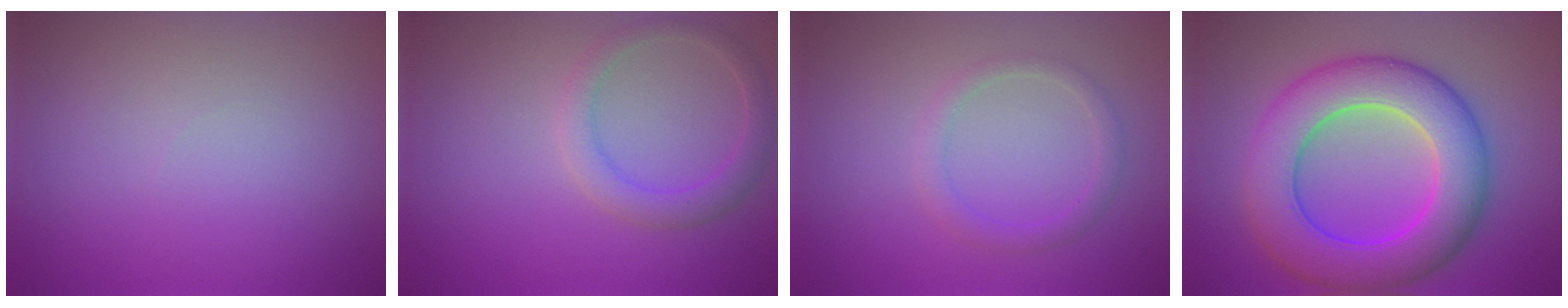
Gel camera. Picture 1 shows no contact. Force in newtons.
{"total": 2.5, "press": 2.5, "slide": 0.0}
{"total": 1.6, "press": 1.6, "slide": 0.0}
{"total": 9.7, "press": 9.7, "slide": 0.1}